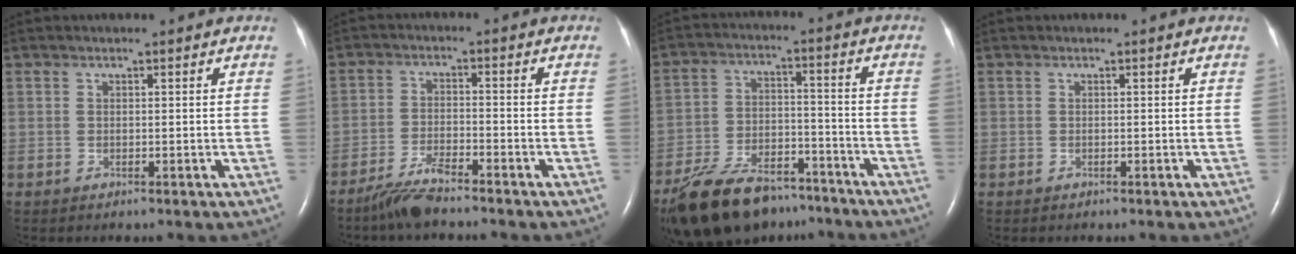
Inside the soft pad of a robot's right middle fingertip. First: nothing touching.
{"total": 5.1, "force": [-4.4, 0.4, 2.5], "torque": [-0.059, -0.014, -0.089]}
{"total": 16.8, "force": [-13.5, 6.6, 7.5], "torque": [-0.157, 0.003, -0.223]}
{"total": 0.0}